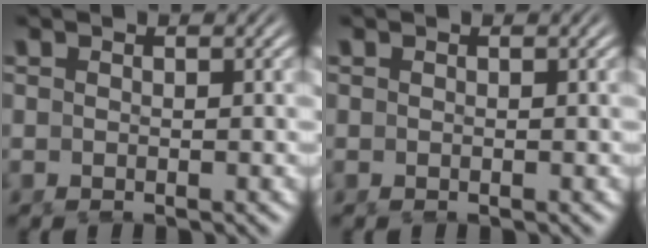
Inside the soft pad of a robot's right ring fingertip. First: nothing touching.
{"total": 0.0}